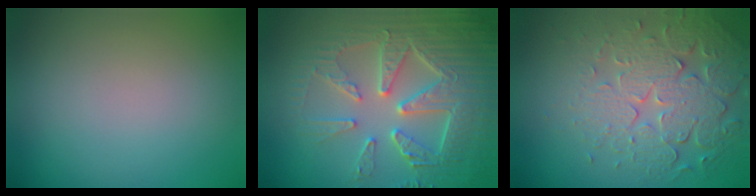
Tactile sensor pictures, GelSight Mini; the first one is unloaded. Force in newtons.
{"total": 7.2, "press": 5.9, "slide": 4.2}
{"total": 6.7, "press": 5.1, "slide": 4.4}